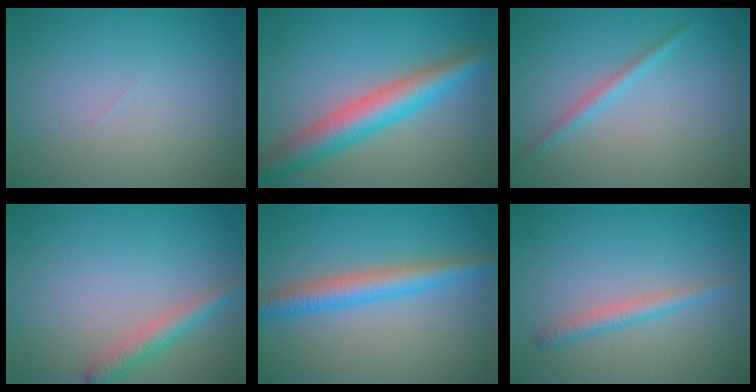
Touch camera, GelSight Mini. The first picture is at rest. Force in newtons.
{"total": 6.1, "press": 6.1, "slide": 0.2}
{"total": 1.4, "press": 1.4, "slide": 0.1}
{"total": 2.4, "press": 2.4, "slide": 0.1}
{"total": 4.0, "press": 4.0, "slide": 0.1}
{"total": 1.9, "press": 1.9, "slide": 0.1}